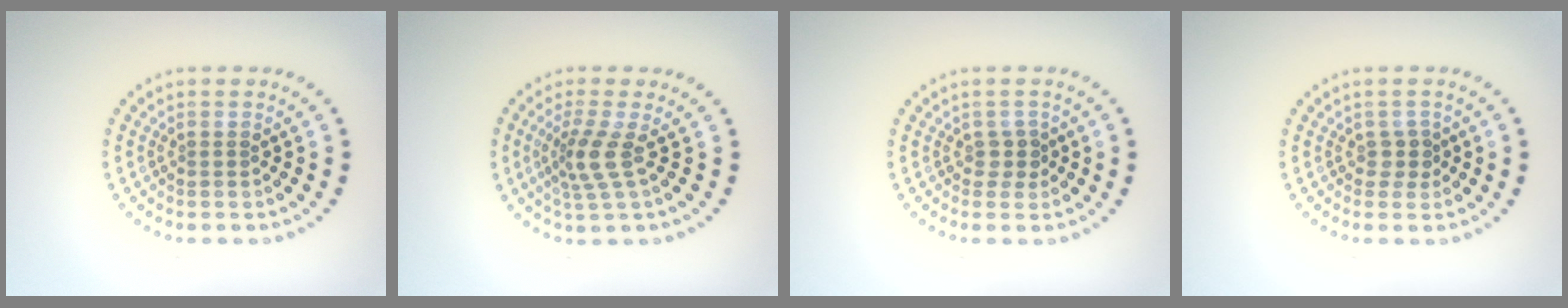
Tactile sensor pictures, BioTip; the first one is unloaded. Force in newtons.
{"total": 2.9, "press": 2.0, "slide": 2.0}
{"total": 1.4, "press": 1.1, "slide": 0.8}
{"total": 1.4, "press": 1.1, "slide": 0.8}